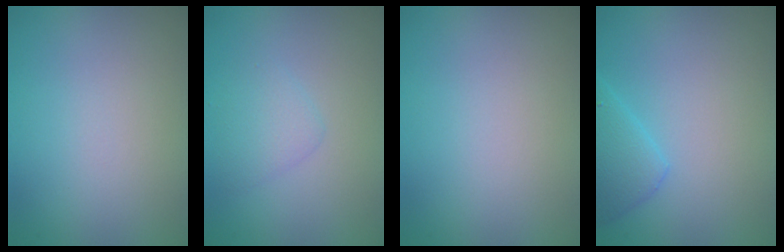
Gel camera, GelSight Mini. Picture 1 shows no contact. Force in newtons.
{"total": 1.6, "press": 1.6, "slide": 0.2}
{"total": 0.0}
{"total": 2.4, "press": 2.4, "slide": 0.2}